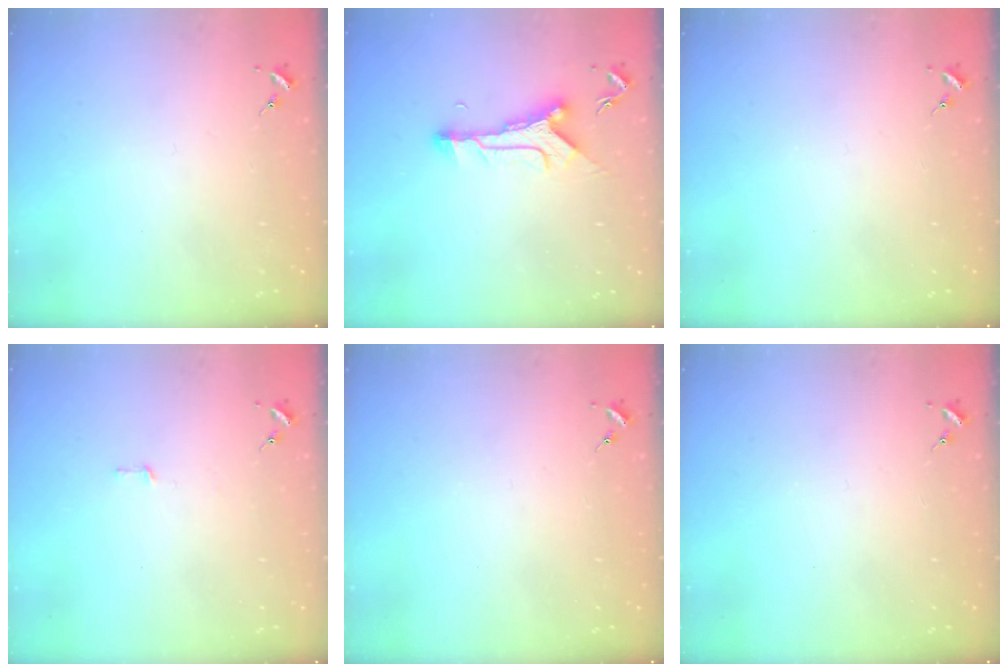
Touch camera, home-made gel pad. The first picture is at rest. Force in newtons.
{"total": 9.9, "press": 9.9, "slide": 0.3}
{"total": 0.0}
{"total": 2.6, "press": 2.6, "slide": 0.2}
{"total": 0.0}
{"total": 0.0}